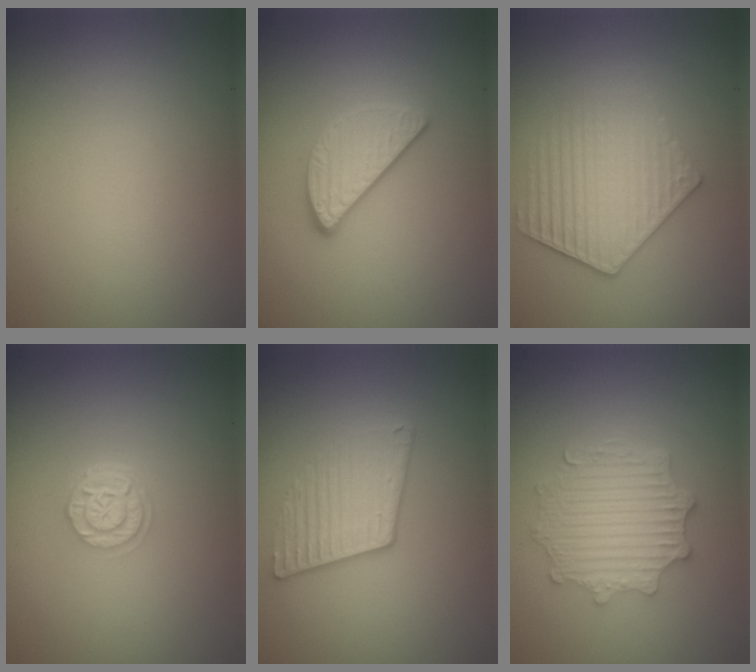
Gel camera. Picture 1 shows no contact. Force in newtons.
{"total": 2.9, "press": 2.4, "slide": 1.6}
{"total": 3.8, "press": 3.6, "slide": 1.0}
{"total": 2.6, "press": 2.1, "slide": 1.5}
{"total": 3.2, "press": 2.9, "slide": 1.5}
{"total": 4.6, "press": 3.8, "slide": 2.6}